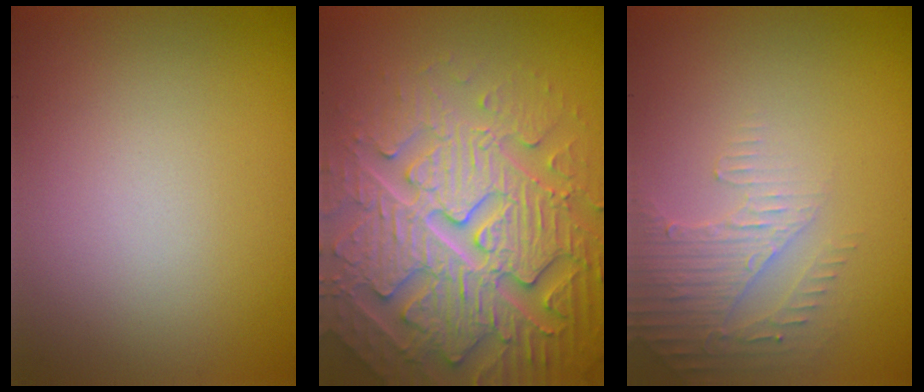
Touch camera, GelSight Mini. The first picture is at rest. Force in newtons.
{"total": 8.1, "press": 7.9, "slide": 1.9}
{"total": 3.0, "press": 2.9, "slide": 0.8}